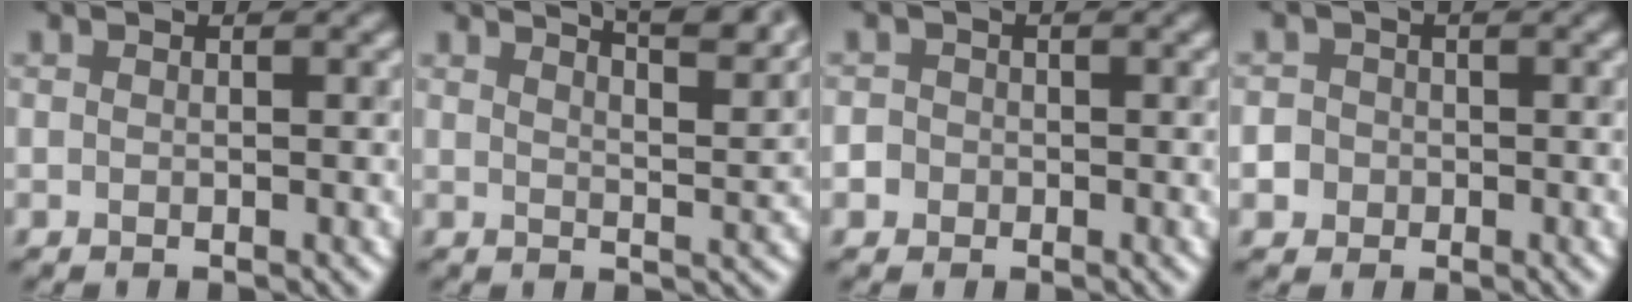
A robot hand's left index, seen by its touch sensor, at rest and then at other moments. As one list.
[{"total": 9.9, "force": [7.4, 3.1, 5.7], "torque": [-0.040, 0.035, 0.065]}, {"total": 1.6, "force": [-0.7, 1.4, 0.0], "torque": [0.011, 0.011, -0.018]}, {"total": 2.7, "force": [-1.2, 2.5, 0.2], "torque": [0.017, 0.009, -0.035]}]